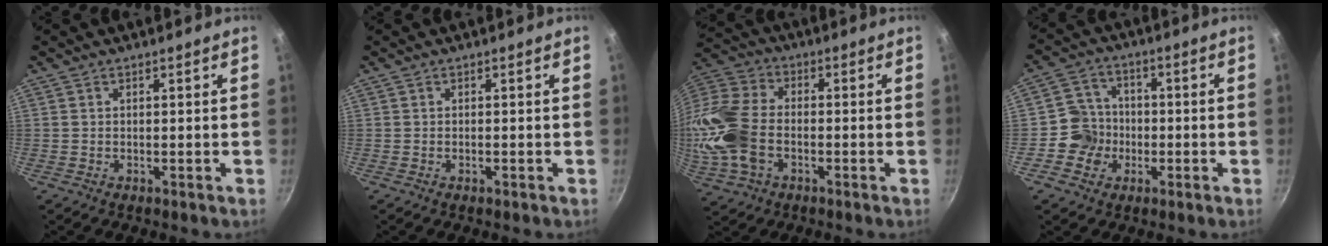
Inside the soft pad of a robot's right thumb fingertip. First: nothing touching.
{"total": 0.6, "force": [-0.3, 0.2, 0.4], "torque": [-0.008, 0.002, -0.006]}
{"total": 17.1, "force": [-3.6, 11.2, 12.3], "torque": [-0.270, 0.028, -0.084]}
{"total": 7.1, "force": [-1.8, 6.7, 1.7], "torque": [0.001, 0.024, -0.048]}